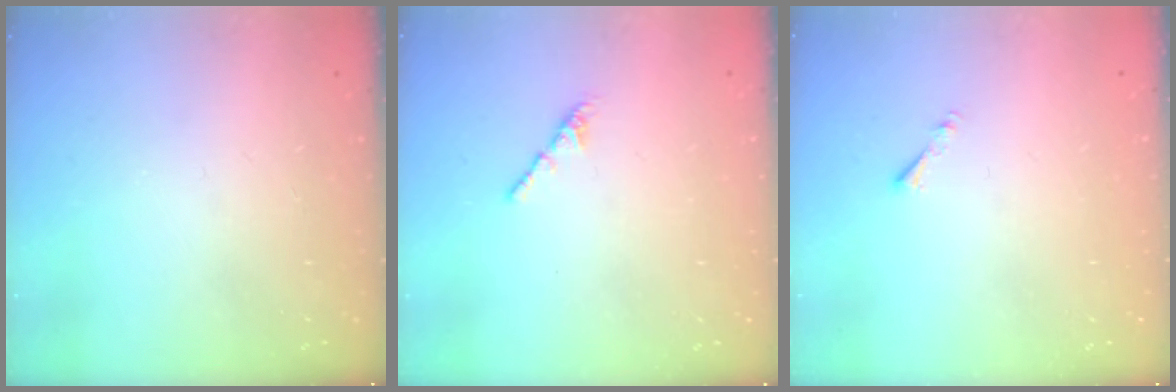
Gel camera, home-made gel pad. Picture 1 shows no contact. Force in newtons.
{"total": 2.4, "press": 2.3, "slide": 0.8}
{"total": 0.8, "press": 0.7, "slide": 0.3}